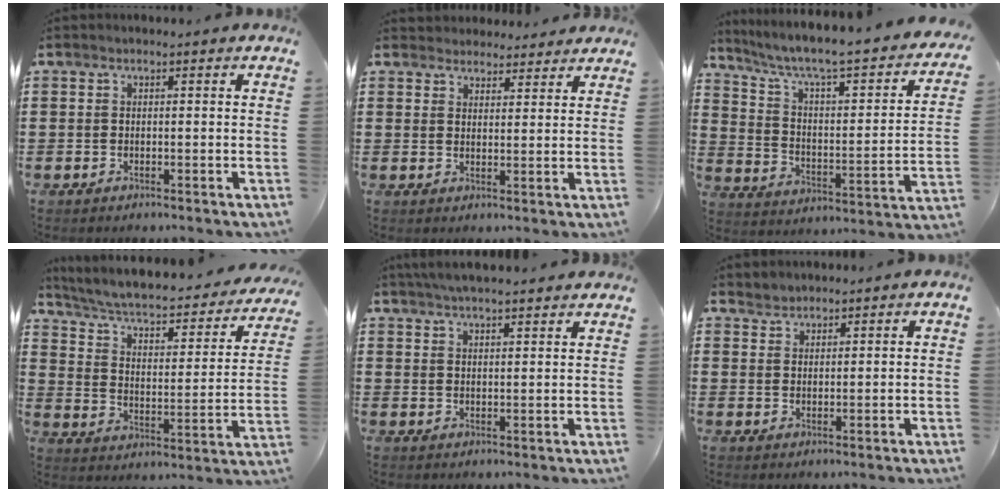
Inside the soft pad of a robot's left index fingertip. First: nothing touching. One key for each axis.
{"total": 3.2, "fx": 3.1, "fy": 1.0, "fz": -0.1, "tx": -0.009, "ty": -0.005, "tz": 0.060}
{"total": 5.0, "fx": 3.5, "fy": 0.4, "fz": 3.6, "tx": -0.086, "ty": -0.041, "tz": 0.048}
{"total": 4.7, "fx": 3.7, "fy": 1.0, "fz": 2.7, "tx": -0.071, "ty": -0.036, "tz": 0.054}
{"total": 3.7, "fx": 3.5, "fy": -0.1, "fz": 1.2, "tx": -0.032, "ty": -0.005, "tz": 0.066}
{"total": 1.7, "fx": 1.6, "fy": 0.5, "fz": -0.4, "tx": 0.003, "ty": 0.003, "tz": 0.033}